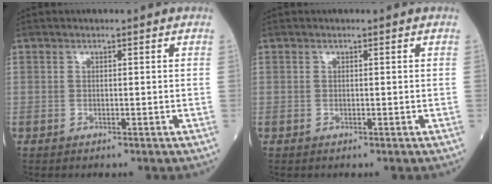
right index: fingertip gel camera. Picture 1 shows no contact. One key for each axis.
{"total": 0.0}